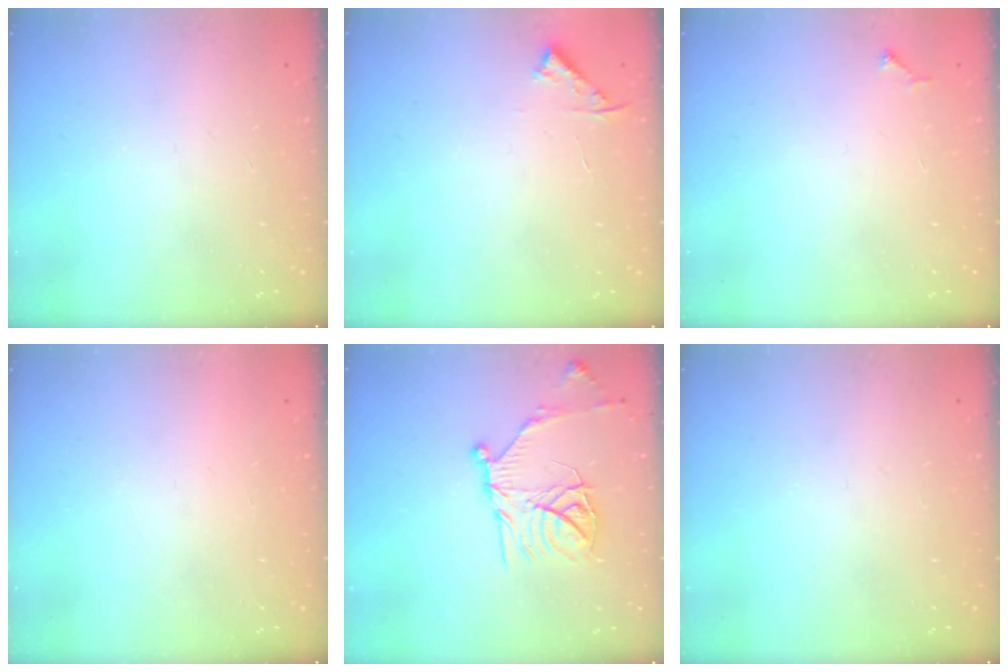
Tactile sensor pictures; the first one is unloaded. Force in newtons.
{"total": 3.4, "press": 3.4, "slide": 0.4}
{"total": 4.5, "press": 4.5, "slide": 0.6}
{"total": 1.5, "press": 1.5, "slide": 0.1}
{"total": 17.1, "press": 17.1, "slide": 1.1}
{"total": 0.0}